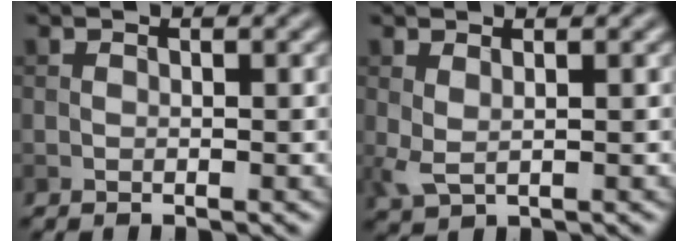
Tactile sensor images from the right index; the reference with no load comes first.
{"total": 1.9, "force": [0.7, 0.8, 1.5], "torque": [-0.040, -0.003, 0.016]}